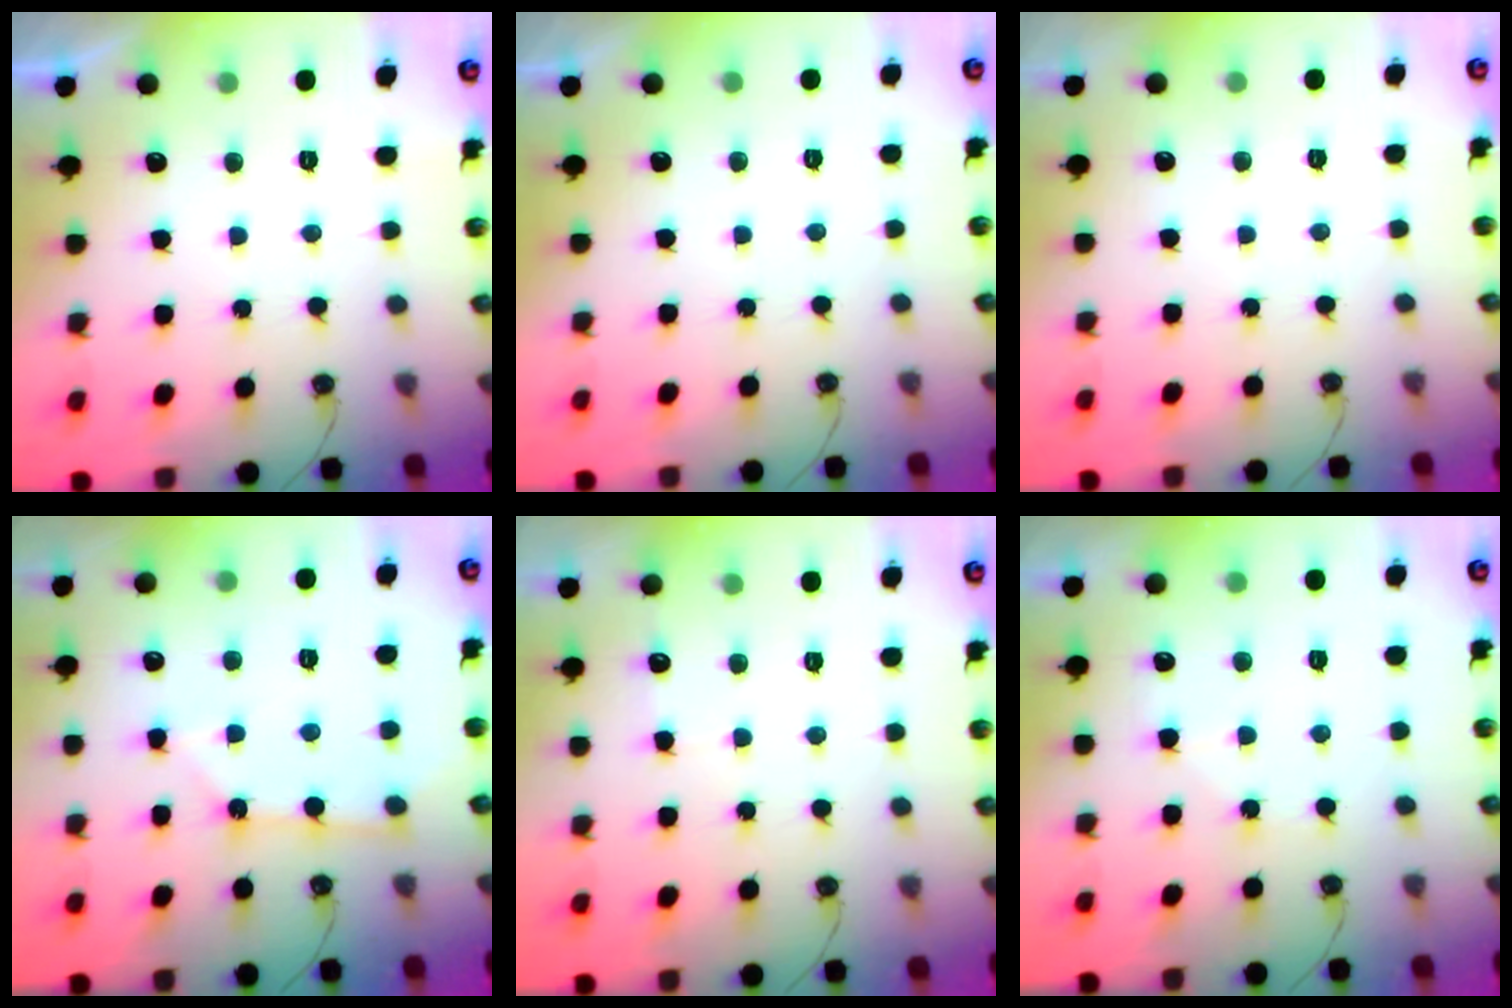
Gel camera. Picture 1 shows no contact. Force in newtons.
{"total": 0.0}
{"total": 0.0}
{"total": 3.8, "press": 3.8, "slide": 0.3}
{"total": 4.5, "press": 4.5, "slide": 0.5}
{"total": 4.6, "press": 4.6, "slide": 0.5}